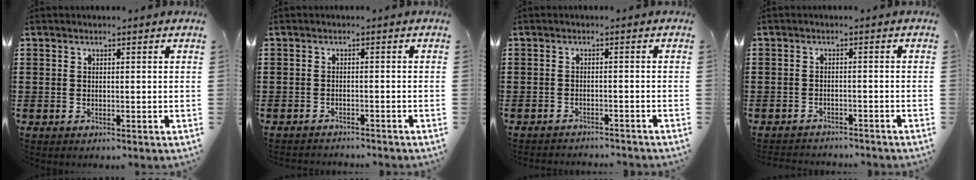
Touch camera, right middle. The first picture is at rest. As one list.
[{"total": 1.4, "force": [-1.4, 0.0, 0.0], "torque": [-0.003, 0.002, -0.029]}, {"total": 1.6, "force": [-1.6, 0.0, 0.0], "torque": [-0.005, 0.002, -0.035]}, {"total": 2.1, "force": [-2.0, 0.2, -0.3], "torque": [-0.001, 0.002, -0.047]}]